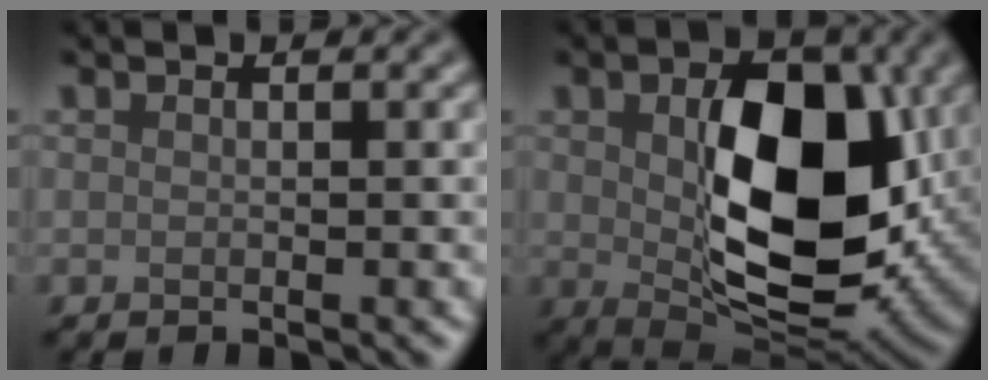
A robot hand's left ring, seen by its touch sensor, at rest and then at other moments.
{"total": 11.9, "force": [0.7, 7.0, 9.6], "torque": [-0.148, -0.014, 0.028]}